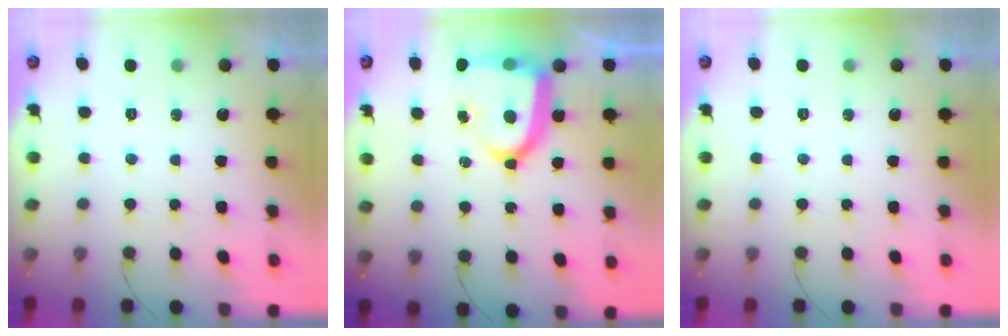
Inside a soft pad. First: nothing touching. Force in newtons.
{"total": 17.5, "press": 17.5, "slide": 1.5}
{"total": 0.0}